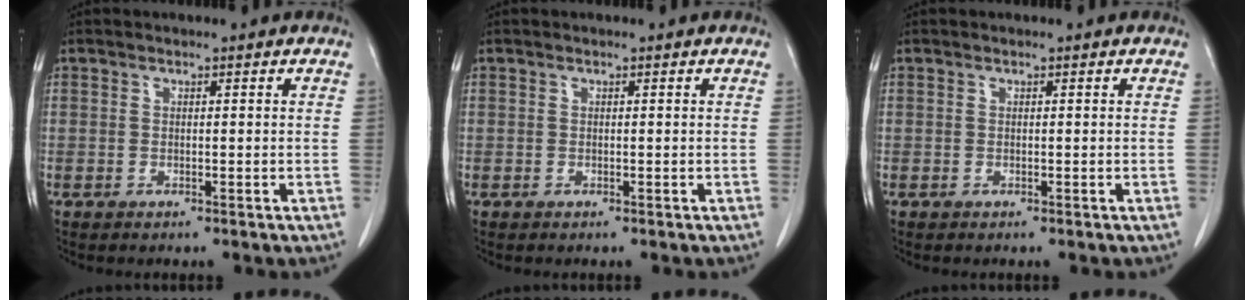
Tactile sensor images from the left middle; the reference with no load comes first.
{"total": 0.0}
{"total": 0.0}